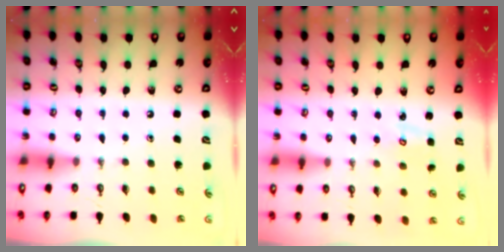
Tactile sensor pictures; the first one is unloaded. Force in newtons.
{"total": 2.5, "press": 2.5, "slide": 0.3}